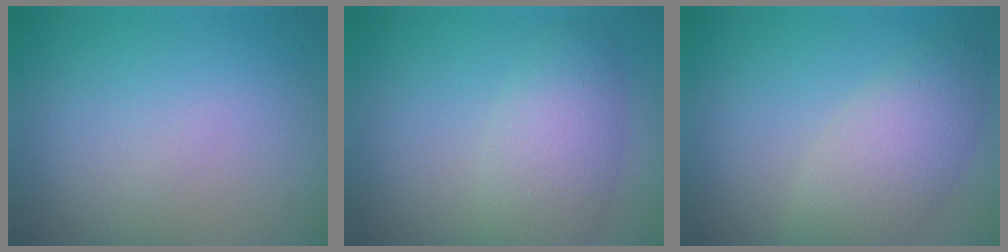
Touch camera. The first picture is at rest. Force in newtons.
{"total": 4.5, "press": 4.5, "slide": 0.2}
{"total": 4.9, "press": 4.9, "slide": 0.2}